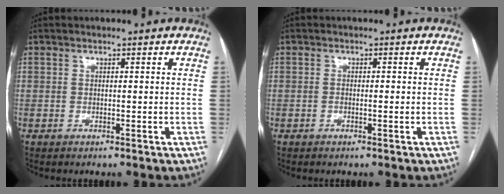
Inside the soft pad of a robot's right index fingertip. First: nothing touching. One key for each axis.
{"total": 1.0, "fx": -0.2, "fy": 0.2, "fz": 0.9, "tx": -0.016, "ty": -0.001, "tz": -0.002}